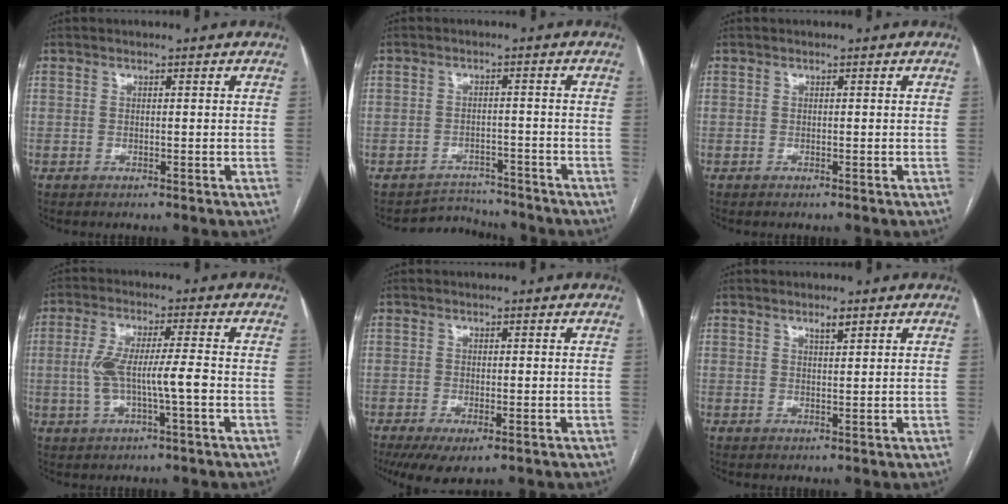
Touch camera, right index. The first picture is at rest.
{"total": 4.7, "force": [-4.2, 1.4, -1.4], "torque": [0.027, 0.020, -0.064]}
{"total": 0.0}
{"total": 7.8, "force": [-1.3, 1.0, 7.7], "torque": [-0.154, 0.013, -0.023]}
{"total": 5.4, "force": [-3.1, 1.7, 4.0], "torque": [-0.064, -0.015, -0.049]}
{"total": 1.6, "force": [1.2, 0.3, 1.1], "torque": [-0.021, -0.001, 0.022]}